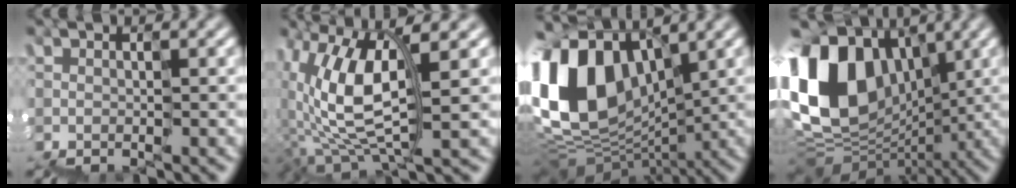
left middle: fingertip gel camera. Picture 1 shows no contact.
{"total": 5.9, "force": [2.0, 2.5, 5.0], "torque": [-0.121, 0.010, 0.037]}
{"total": 11.2, "force": [3.3, 8.4, 6.7], "torque": [-0.171, 0.024, 0.052]}
{"total": 12.2, "force": [3.3, 9.6, 6.6], "torque": [-0.143, 0.036, 0.053]}